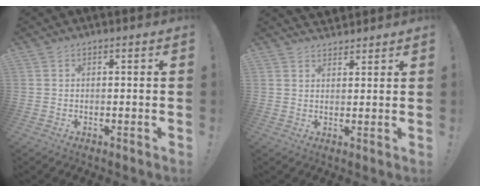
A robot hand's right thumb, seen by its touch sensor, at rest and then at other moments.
{"total": 3.0, "force": [2.7, 1.2, 0.1], "torque": [0.006, -0.020, 0.051]}